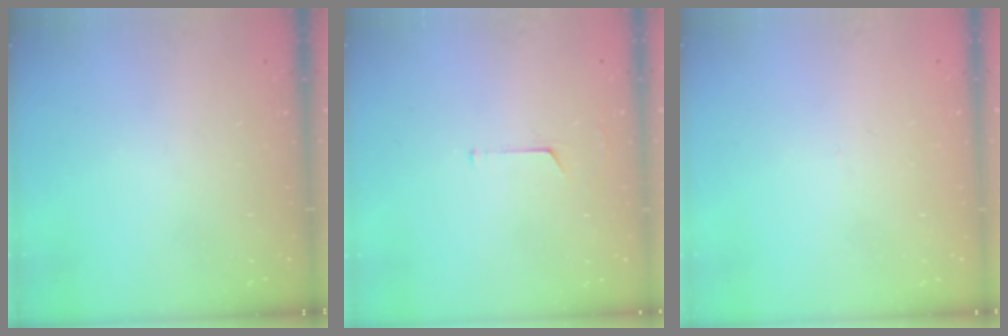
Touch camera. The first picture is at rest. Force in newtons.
{"total": 3.8, "press": 3.8, "slide": 0.3}
{"total": 2.6, "press": 2.6, "slide": 0.2}